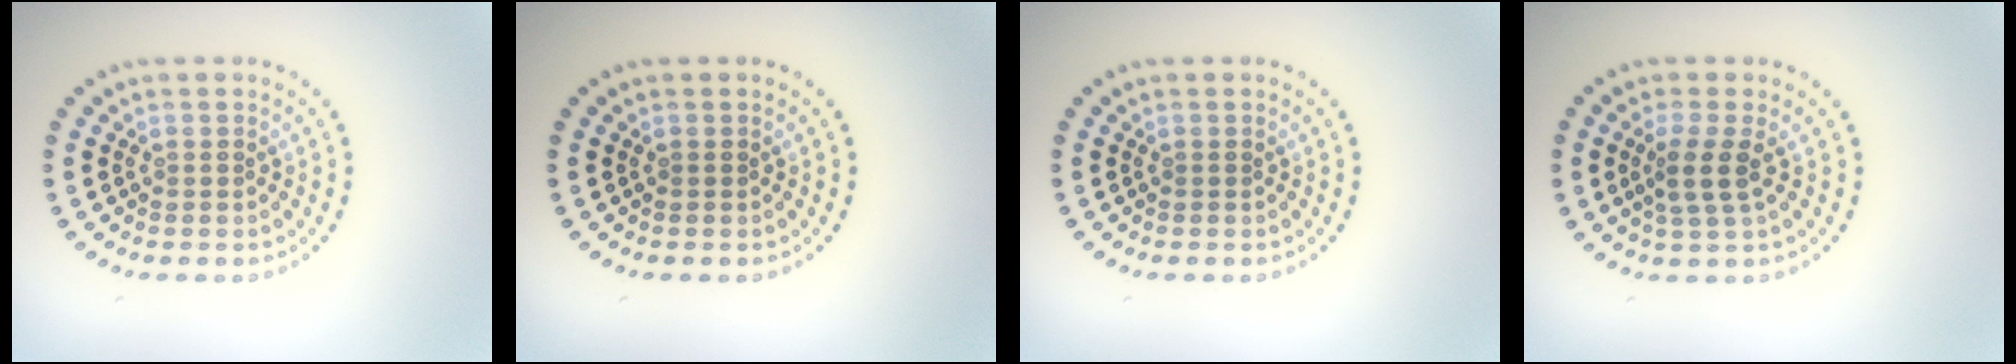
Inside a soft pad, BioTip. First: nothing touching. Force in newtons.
{"total": 0.0}
{"total": 0.0}
{"total": 2.4, "press": 1.9, "slide": 1.5}